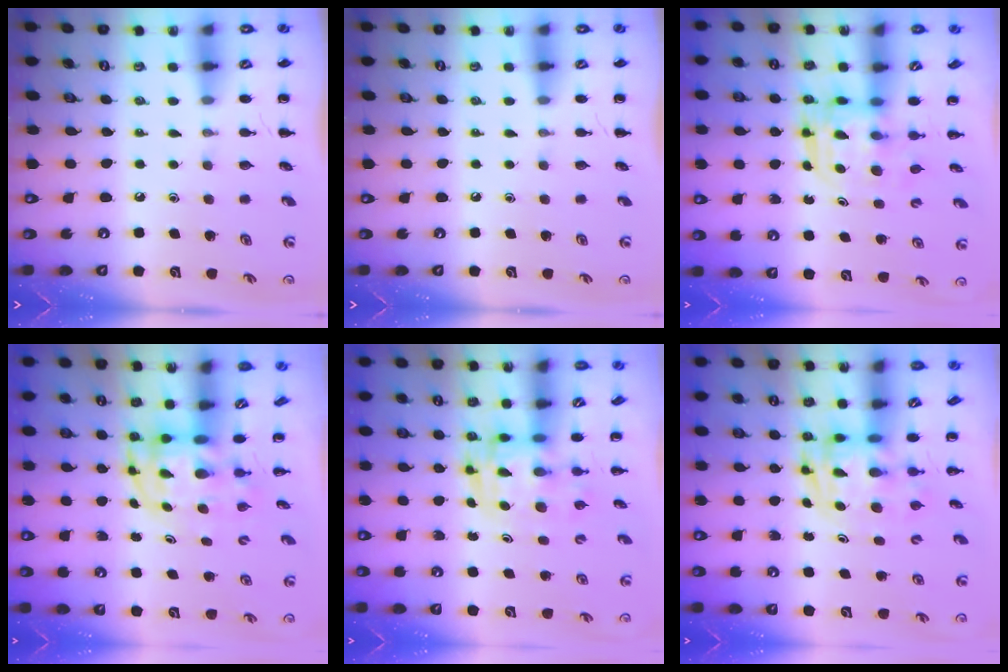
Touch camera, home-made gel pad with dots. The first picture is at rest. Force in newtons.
{"total": 0.0}
{"total": 3.3, "press": 3.3, "slide": 0.2}
{"total": 3.8, "press": 3.7, "slide": 0.7}
{"total": 2.8, "press": 2.8, "slide": 0.5}
{"total": 2.7, "press": 2.6, "slide": 0.5}